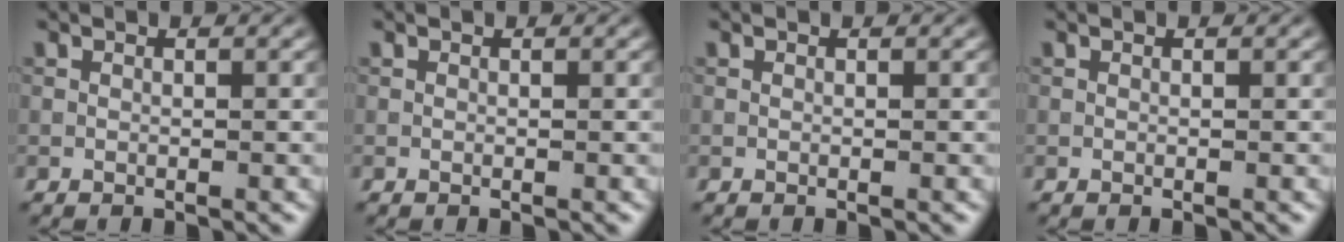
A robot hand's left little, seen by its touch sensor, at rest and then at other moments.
{"total": 0.0}
{"total": 0.0}
{"total": 0.0}